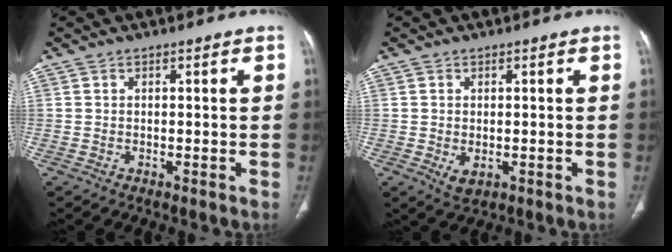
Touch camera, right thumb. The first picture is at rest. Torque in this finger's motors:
{"motor_torque": [-0.42, 0.08, -0.28, 0.30, 0.00]}